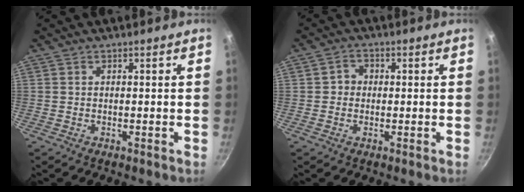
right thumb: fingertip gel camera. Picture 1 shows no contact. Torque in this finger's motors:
{"motor_torque": [-0.07, 0.12, 0.00, 0.38, 0.07]}